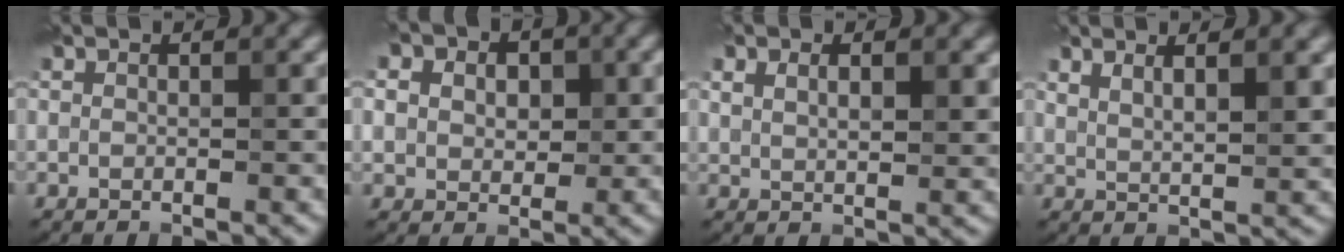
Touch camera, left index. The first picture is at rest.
{"total": 10.3, "force": [4.0, 7.7, 5.6], "torque": [-0.089, 0.033, 0.043]}
{"total": 2.7, "force": [1.2, 1.2, 2.1], "torque": [-0.038, -0.004, 0.026]}
{"total": 3.6, "force": [2.1, 1.0, 2.7], "torque": [-0.029, -0.001, 0.035]}